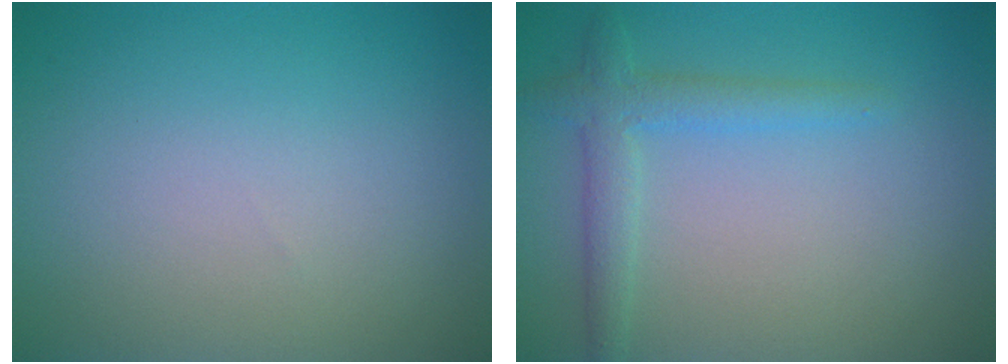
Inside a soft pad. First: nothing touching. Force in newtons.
{"total": 2.7, "press": 2.7, "slide": 0.1}